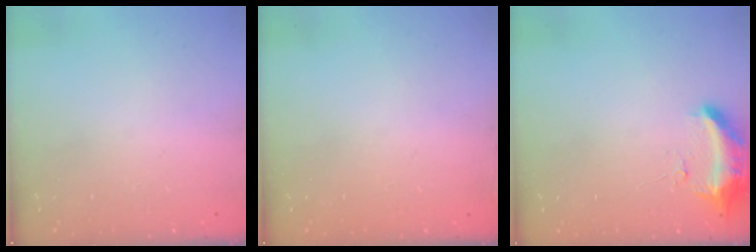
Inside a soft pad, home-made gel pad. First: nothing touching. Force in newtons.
{"total": 3.9, "press": 3.6, "slide": 1.5}
{"total": 9.5, "press": 9.4, "slide": 1.8}